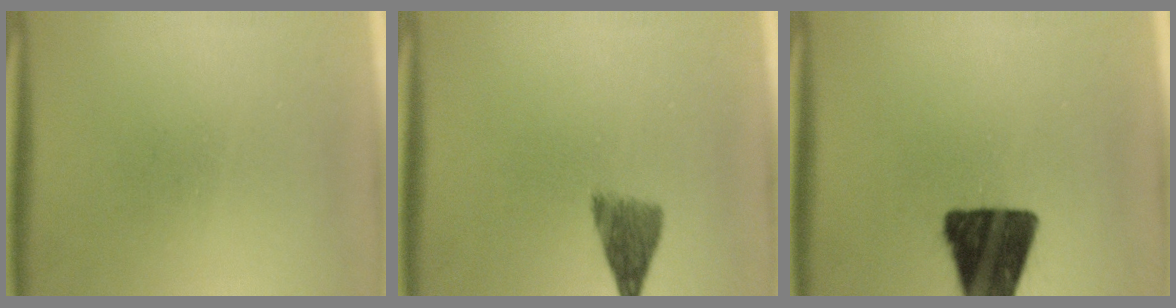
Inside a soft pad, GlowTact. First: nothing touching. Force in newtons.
{"total": 4.5}
{"total": 16.7}